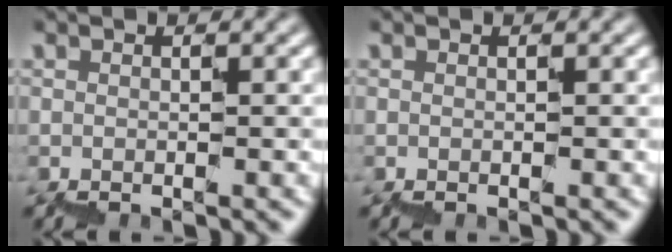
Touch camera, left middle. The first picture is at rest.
{"total": 0.0}